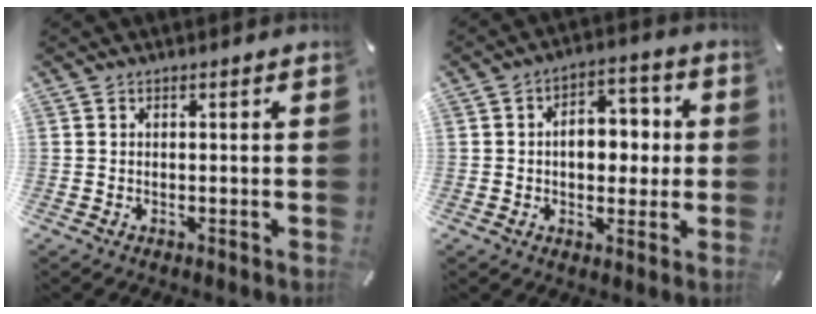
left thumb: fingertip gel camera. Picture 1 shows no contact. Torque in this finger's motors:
{"motor_torque": [0.24, 0.24, 0.35, -0.33, 0.09]}